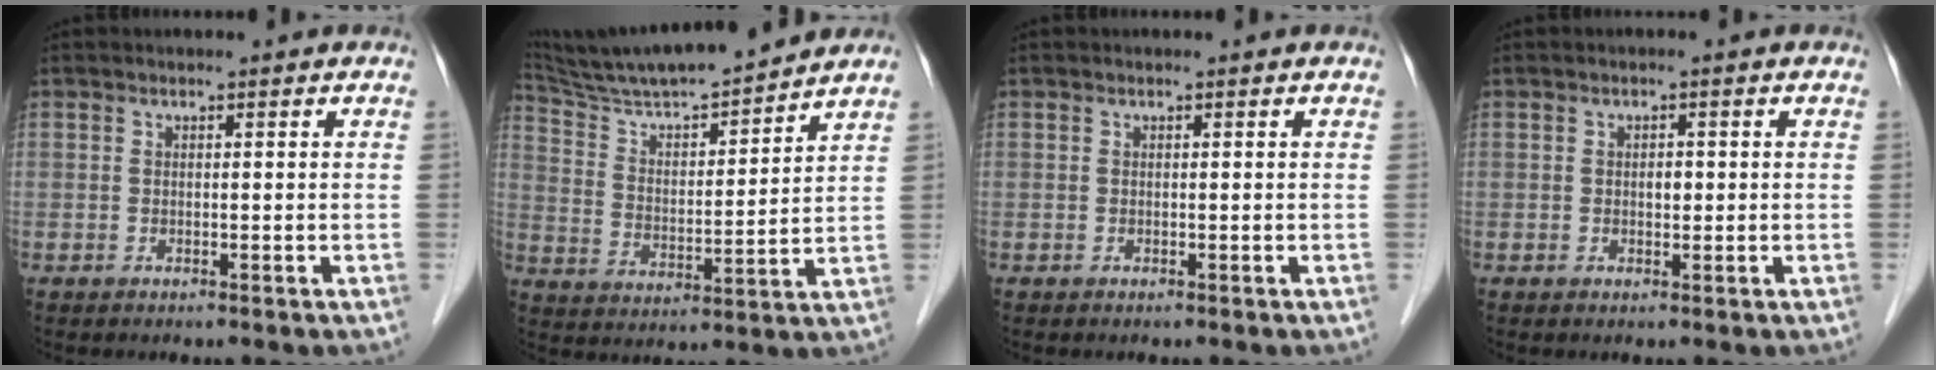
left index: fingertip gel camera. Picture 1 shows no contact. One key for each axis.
{"total": 17.1, "fx": 15.6, "fy": 0.4, "fz": 6.9, "tx": -0.126, "ty": 0.003, "tz": 0.262}
{"total": 0.0}
{"total": 1.3, "fx": -0.1, "fy": 0.8, "fz": 1.0, "tx": -0.015, "ty": 0.000, "tz": -0.002}